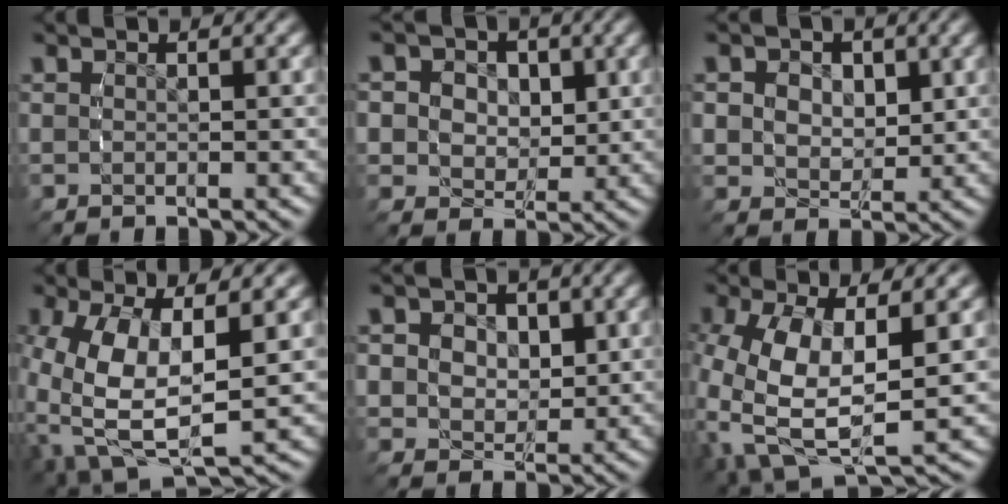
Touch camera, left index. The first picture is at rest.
{"total": 7.5, "force": [0.4, 6.7, 3.3], "torque": [-0.080, -0.023, 0.007]}
{"total": 4.6, "force": [0.8, 3.9, 2.4], "torque": [-0.057, -0.022, 0.022]}
{"total": 10.3, "force": [-1.2, 6.5, 7.9], "torque": [-0.185, -0.054, 0.013]}
{"total": 6.0, "force": [0.7, 5.2, 2.9], "torque": [-0.066, -0.022, 0.015]}
{"total": 10.6, "force": [-1.0, 6.9, 7.9], "torque": [-0.191, -0.057, 0.015]}